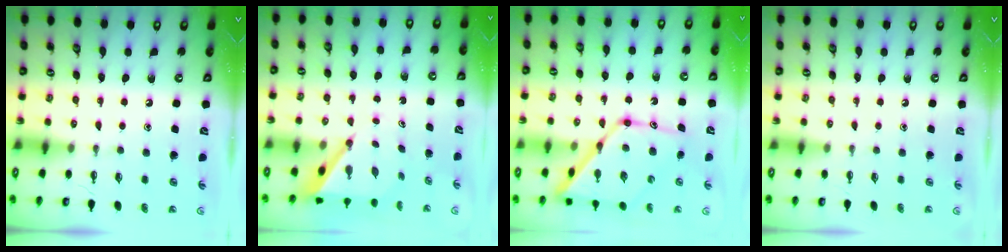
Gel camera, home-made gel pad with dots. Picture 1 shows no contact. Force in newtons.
{"total": 5.9, "press": 5.8, "slide": 0.5}
{"total": 16.3, "press": 16.3, "slide": 1.5}
{"total": 0.0}